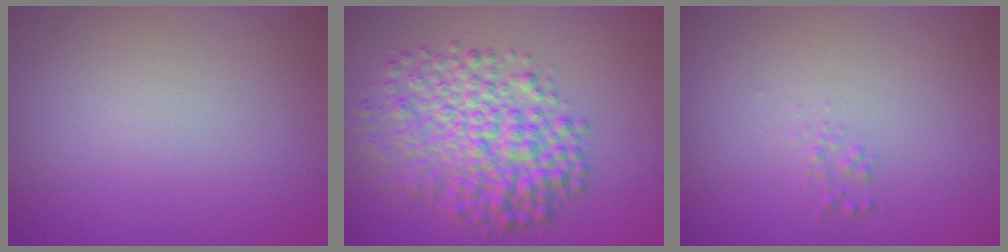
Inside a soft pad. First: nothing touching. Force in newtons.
{"total": 7.3, "press": 7.3, "slide": 0.1}
{"total": 0.7, "press": 0.7, "slide": 0.0}